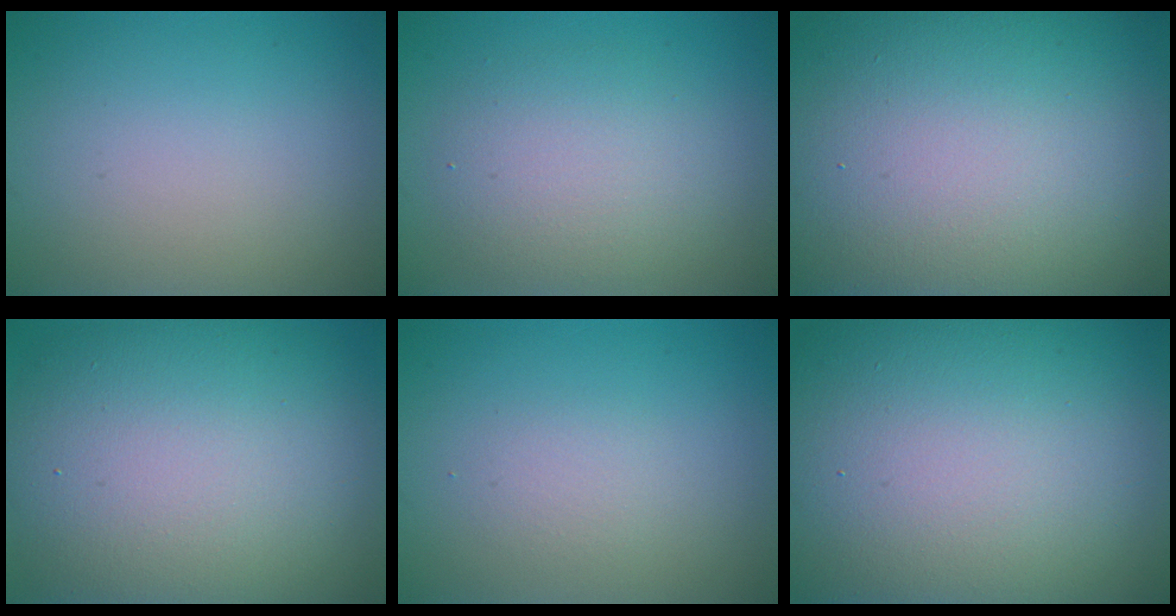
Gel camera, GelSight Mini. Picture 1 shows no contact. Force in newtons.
{"total": 4.1, "press": 4.1, "slide": 0.3}
{"total": 24.9, "press": 24.9, "slide": 0.8}
{"total": 14.1, "press": 14.1, "slide": 1.4}
{"total": 1.3, "press": 1.3, "slide": 0.0}
{"total": 23.6, "press": 23.6, "slide": 1.1}